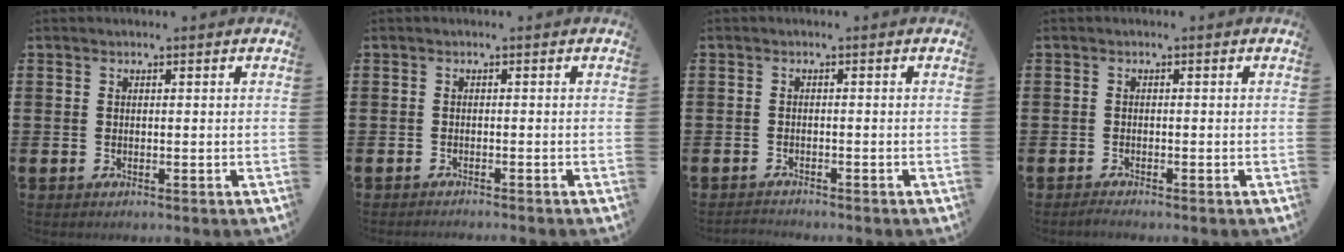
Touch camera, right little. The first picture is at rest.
{"total": 0.7, "force": [-0.6, -0.2, -0.1], "torque": [0.002, -0.001, -0.013]}
{"total": 0.9, "force": [-0.9, 0.0, -0.1], "torque": [-0.002, 0.001, -0.019]}
{"total": 0.7, "force": [-0.6, 0.1, 0.5], "torque": [-0.009, -0.001, -0.011]}